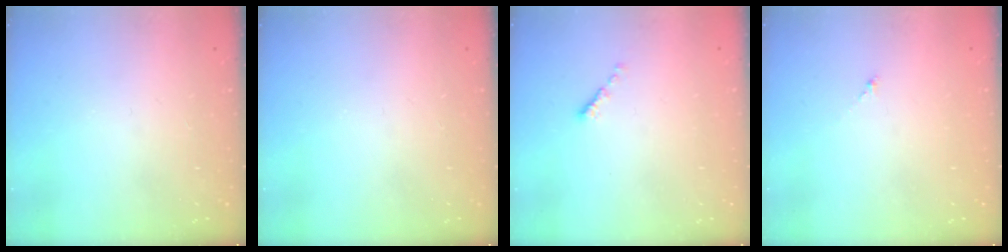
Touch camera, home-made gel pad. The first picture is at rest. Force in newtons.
{"total": 0.0}
{"total": 0.0}
{"total": 0.0}